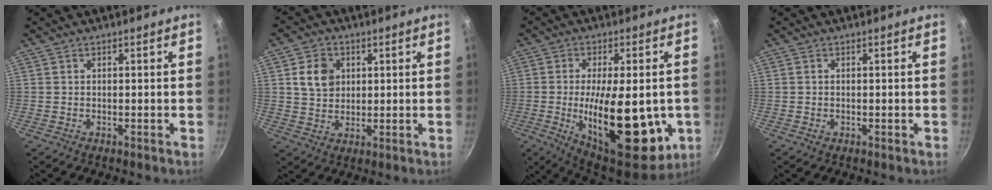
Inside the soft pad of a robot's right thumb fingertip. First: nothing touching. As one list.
[{"total": 7.1, "force": [1.9, 5.8, 3.7], "torque": [-0.045, 0.001, 0.033]}, {"total": 23.2, "force": [-4.0, 9.9, 20.6], "torque": [-0.283, -0.009, -0.045]}, {"total": 0.0}]